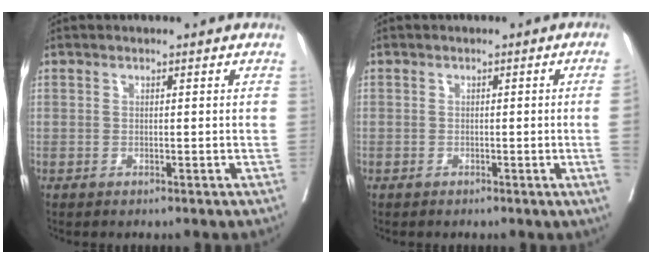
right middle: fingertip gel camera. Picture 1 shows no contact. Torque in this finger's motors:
{"motor_torque": [0.95, -1.19, -0.33, -0.21]}